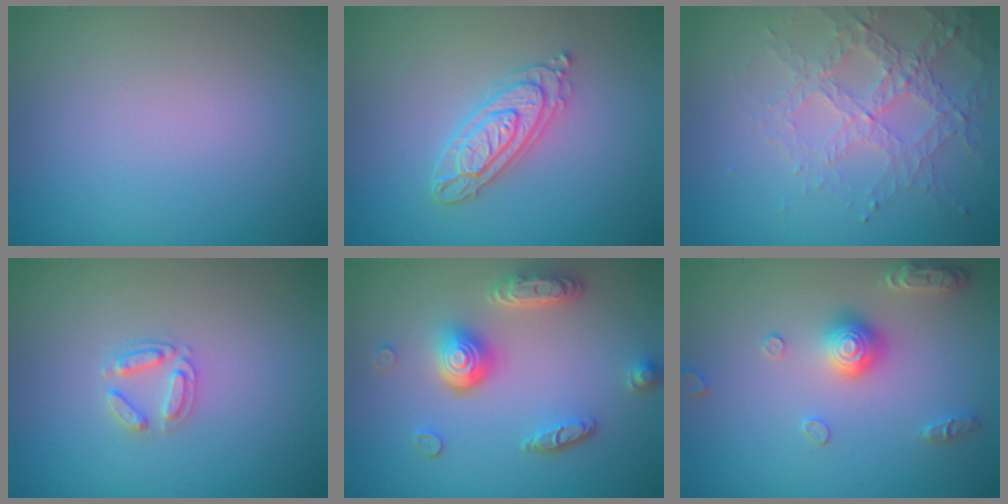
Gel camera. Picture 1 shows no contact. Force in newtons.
{"total": 3.0, "press": 2.9, "slide": 0.6}
{"total": 3.1, "press": 3.0, "slide": 0.8}
{"total": 1.9, "press": 1.9, "slide": 0.3}
{"total": 5.2, "press": 3.8, "slide": 3.5}
{"total": 2.9, "press": 2.9, "slide": 0.2}